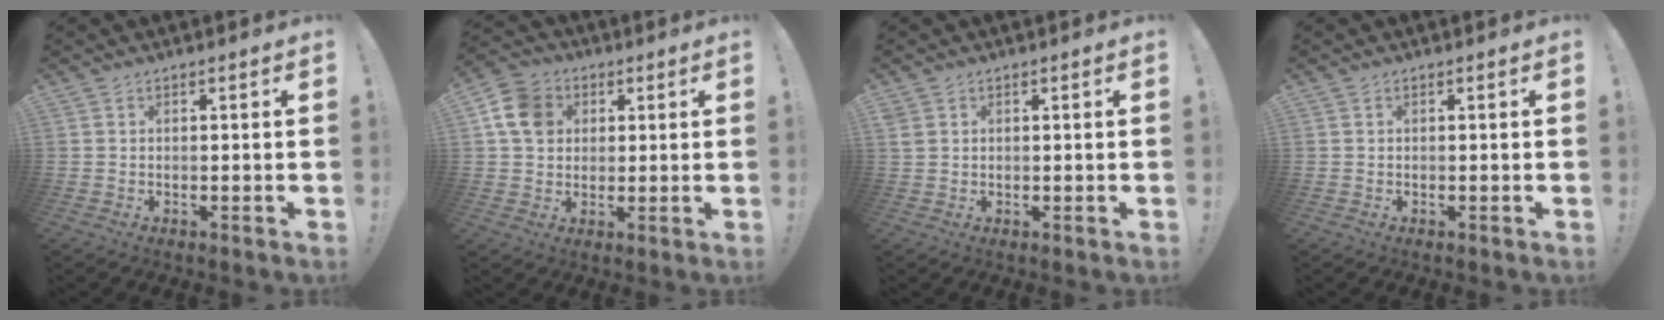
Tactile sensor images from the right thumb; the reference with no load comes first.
{"total": 11.8, "force": [3.4, 10.0, 5.2], "torque": [-0.067, 0.000, 0.071]}
{"total": 2.0, "force": [0.9, 1.6, 0.9], "torque": [-0.015, 0.003, 0.019]}
{"total": 0.0}